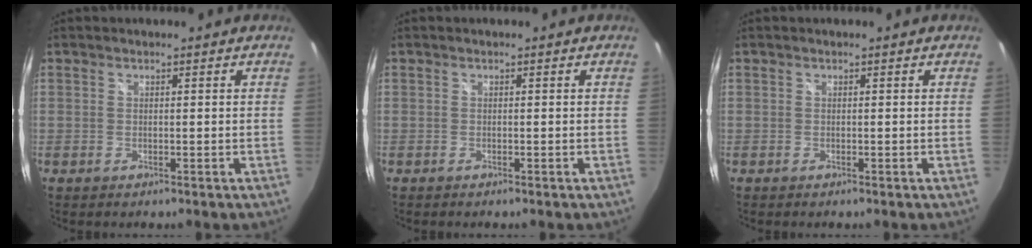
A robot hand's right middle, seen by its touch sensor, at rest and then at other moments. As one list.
[{"total": 0.0}, {"total": 0.0}]